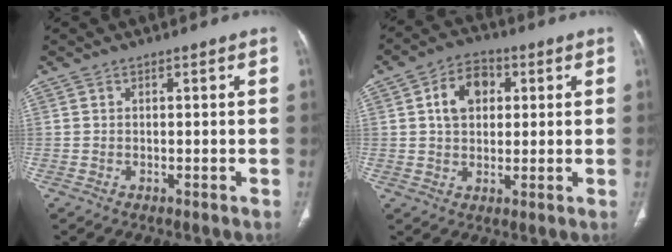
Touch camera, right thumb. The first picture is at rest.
{"total": 8.4, "force": [2.0, 6.0, 5.5], "torque": [-0.068, 0.007, 0.028]}